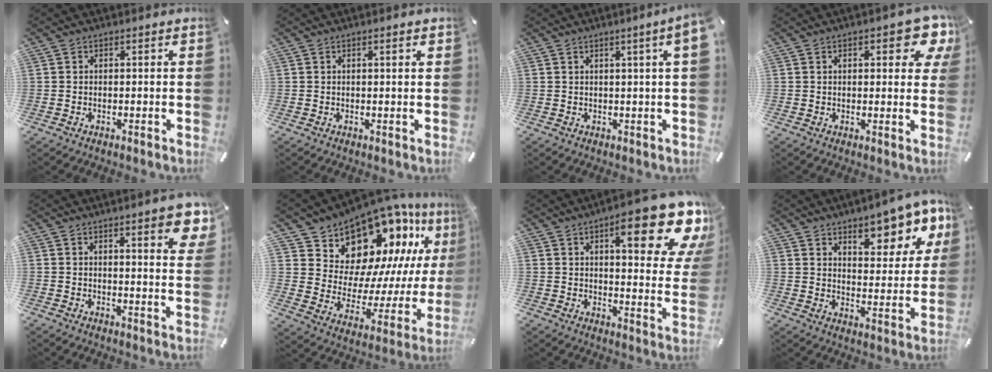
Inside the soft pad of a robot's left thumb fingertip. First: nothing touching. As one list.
[{"total": 0.9, "force": [0.4, 0.2, 0.8], "torque": [-0.015, 0.001, 0.007]}, {"total": 4.7, "force": [1.7, 0.0, 4.4], "torque": [-0.074, -0.004, 0.025]}, {"total": 8.8, "force": [4.3, 3.7, 6.8], "torque": [-0.088, -0.016, 0.069]}, {"total": 7.7, "force": [4.9, 2.1, 5.6], "torque": [-0.075, -0.026, 0.080]}, {"total": 16.0, "force": [13.5, 7.9, 3.5], "torque": [-0.051, -0.139, 0.237]}, {"total": 21.7, "force": [11.9, 8.3, 16.1], "torque": [-0.201, -0.076, 0.185]}, {"total": 11.8, "force": [8.8, 5.2, 5.9], "torque": [-0.060, -0.073, 0.146]}]